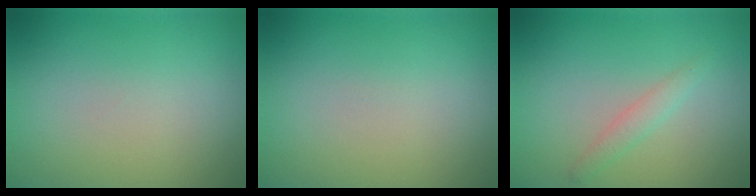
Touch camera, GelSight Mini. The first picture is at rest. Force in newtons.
{"total": 0.0}
{"total": 1.4, "press": 1.4, "slide": 0.0}